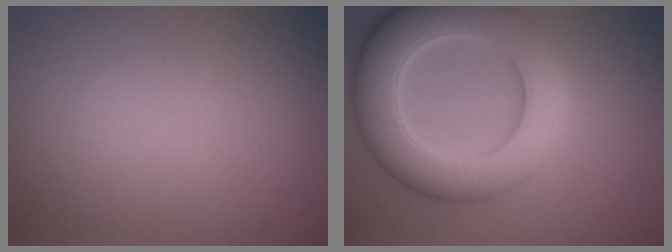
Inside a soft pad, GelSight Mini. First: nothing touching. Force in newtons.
{"total": 9.9, "press": 9.9, "slide": 0.3}